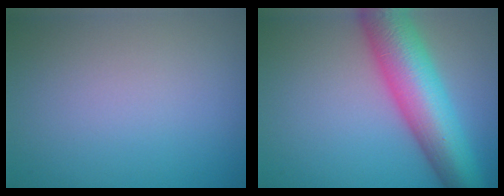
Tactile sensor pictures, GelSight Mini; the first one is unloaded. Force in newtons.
{"total": 10.2, "press": 10.2, "slide": 0.4}